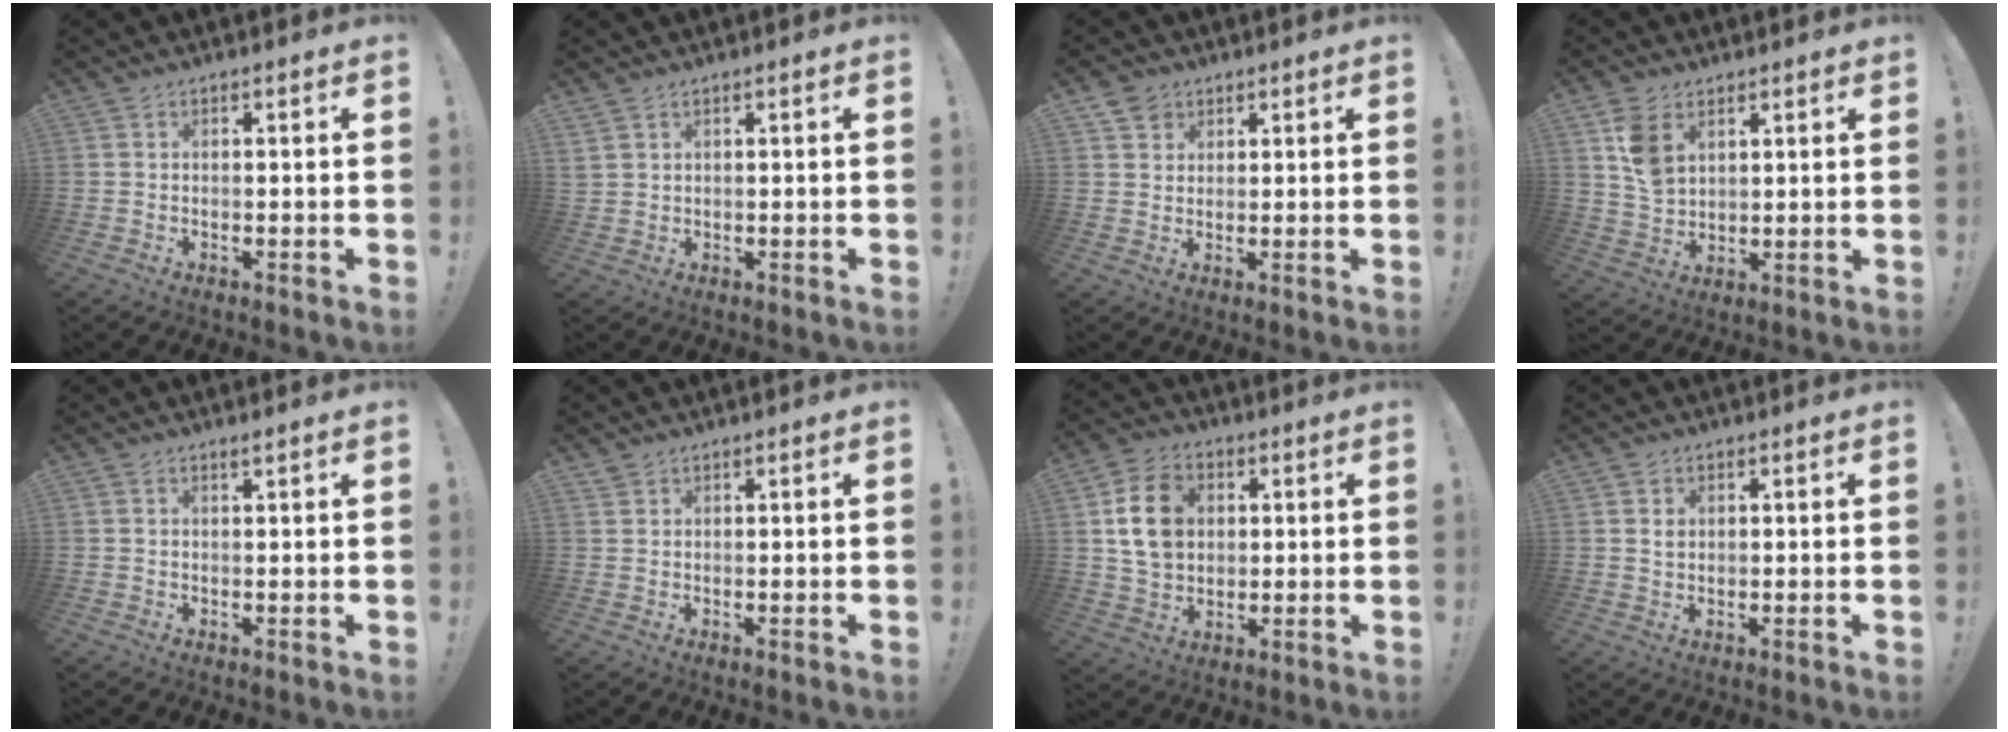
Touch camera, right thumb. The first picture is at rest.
{"total": 2.2, "force": [1.5, 1.3, 1.0], "torque": [-0.019, -0.005, 0.030]}
{"total": 4.4, "force": [2.8, 3.3, 0.4], "torque": [-0.002, -0.013, 0.052]}
{"total": 8.8, "force": [4.0, 6.1, 4.9], "torque": [-0.073, -0.007, 0.081]}
{"total": 0.9, "force": [0.7, -0.1, 0.5], "torque": [-0.009, 0.000, 0.013]}
{"total": 1.1, "force": [0.9, 0.6, 0.2], "torque": [-0.004, 0.000, 0.019]}
{"total": 14.1, "force": [3.4, 11.1, 8.0], "torque": [-0.123, -0.003, 0.069]}
{"total": 1.8, "force": [0.8, 1.5, 0.8], "torque": [-0.004, -0.001, 0.011]}